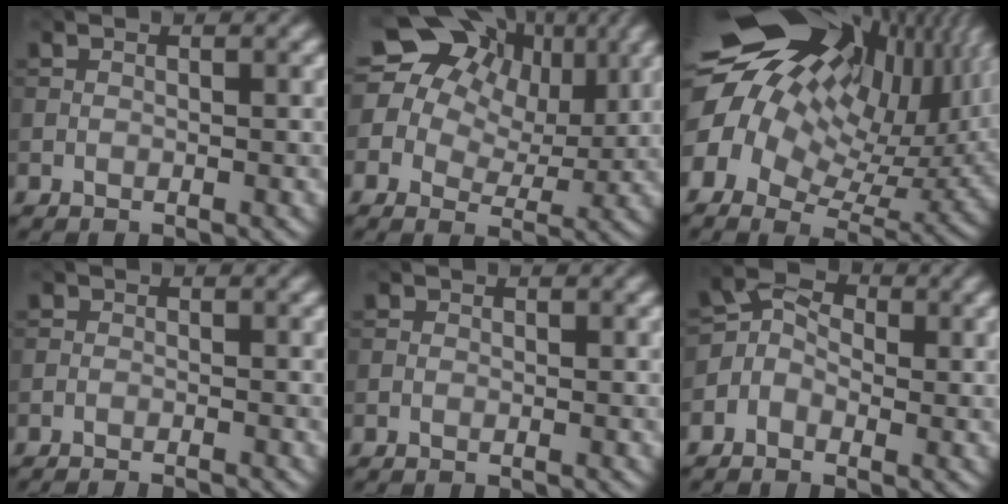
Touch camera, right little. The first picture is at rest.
{"total": 14.6, "force": [6.1, 10.7, 7.7], "torque": [-0.139, 0.042, 0.102]}
{"total": 20.4, "force": [6.6, 12.9, 14.3], "torque": [-0.268, 0.026, 0.129]}
{"total": 2.2, "force": [-2.2, 0.1, 0.2], "torque": [0.005, -0.006, -0.028]}
{"total": 1.0, "force": [-1.0, 0.1, -0.3], "torque": [0.010, -0.008, -0.014]}
{"total": 2.9, "force": [-1.5, 2.2, 1.1], "torque": [-0.008, 0.012, -0.032]}